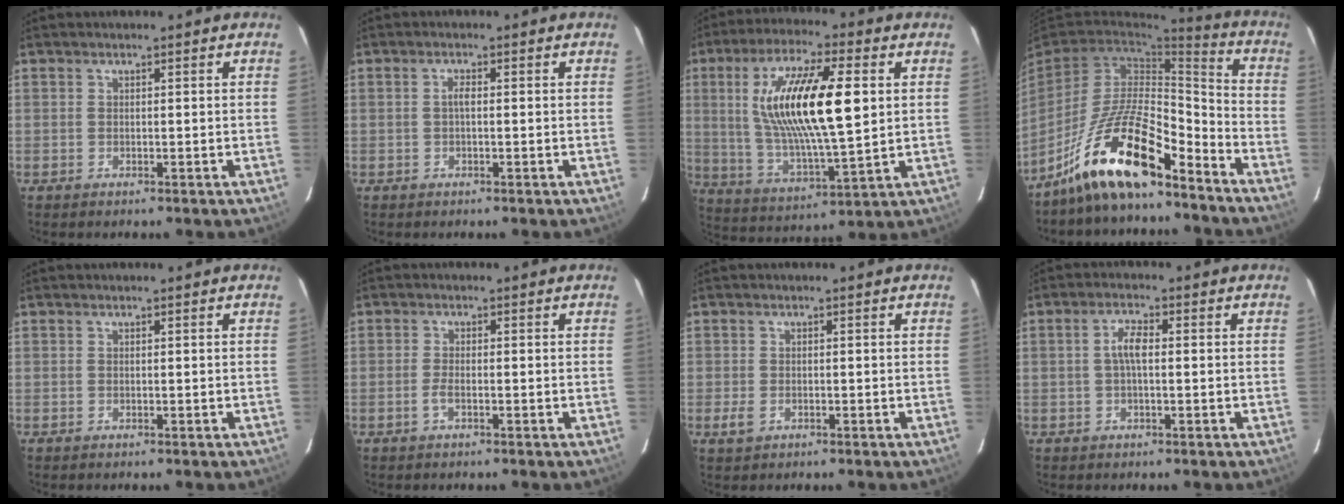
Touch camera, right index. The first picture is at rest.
{"total": 1.3, "force": [-0.1, 0.6, 1.2], "torque": [-0.023, 0.002, -0.003]}
{"total": 20.1, "force": [4.2, 5.5, 18.9], "torque": [-0.355, 0.004, 0.086]}
{"total": 16.2, "force": [-12.2, 4.0, 9.9], "torque": [-0.195, 0.000, -0.223]}
{"total": 0.0}
{"total": 2.0, "force": [-0.9, 0.6, 1.7], "torque": [-0.038, 0.000, -0.020]}
{"total": 2.3, "force": [-0.9, 1.7, 1.2], "torque": [-0.024, -0.005, -0.016]}
{"total": 3.4, "force": [0.0, 1.2, 3.2], "torque": [-0.064, 0.005, 0.002]}